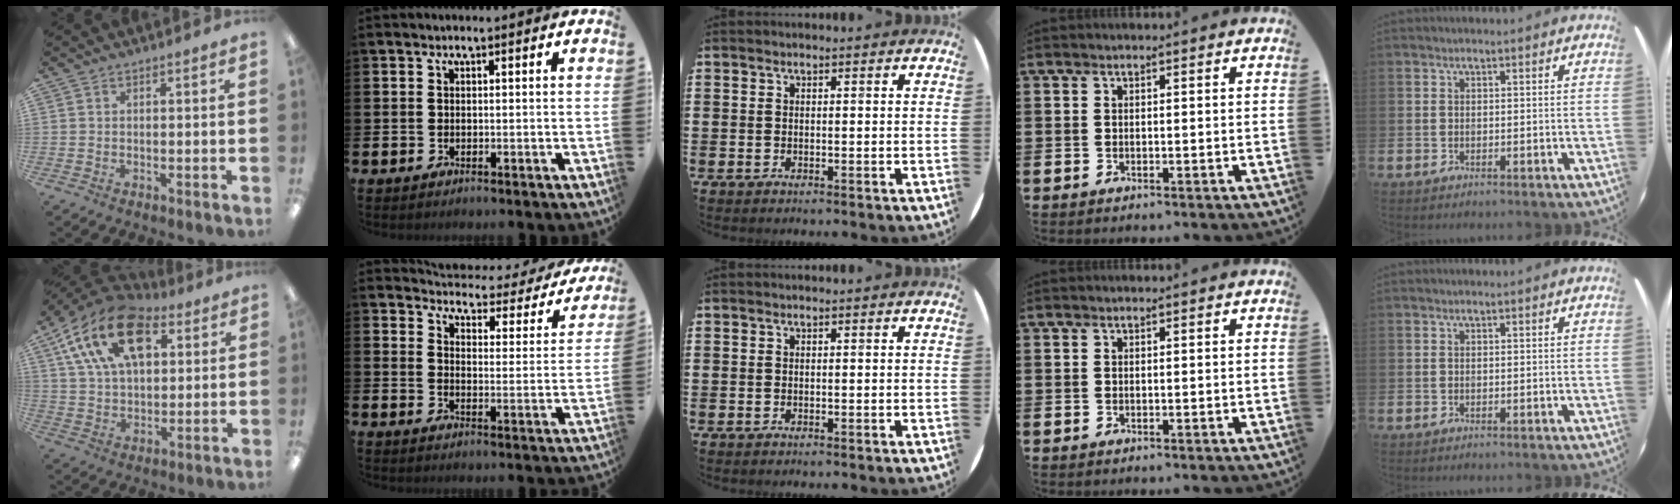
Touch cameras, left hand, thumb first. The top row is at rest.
{"thumb": {"total": 20.0, "force": [9.4, 11.5, 13.4], "torque": [-0.235, -0.021, 0.165]}, "index": {"total": 3.1, "force": [2.9, 1.0, 0.6], "torque": [-0.030, -0.032, 0.040]}}